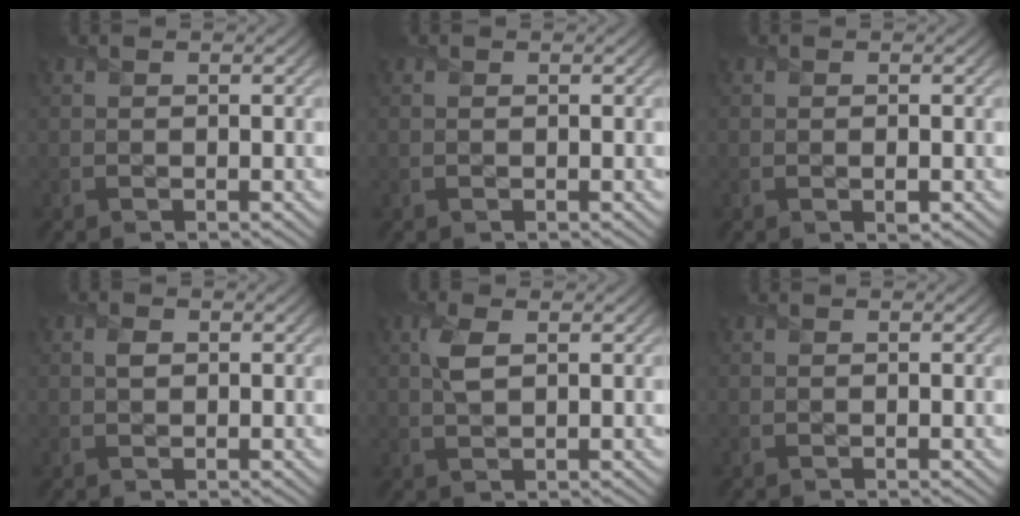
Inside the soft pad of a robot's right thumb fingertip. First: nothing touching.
{"total": 0.0}
{"total": 0.6, "force": [-0.2, 0.3, 0.5], "torque": [-0.005, -0.006, -0.002]}
{"total": 0.8, "force": [0.2, 0.7, 0.4], "torque": [-0.007, -0.002, 0.003]}
{"total": 2.7, "force": [0.9, 1.1, 2.4], "torque": [-0.060, 0.003, 0.019]}
{"total": 0.0}